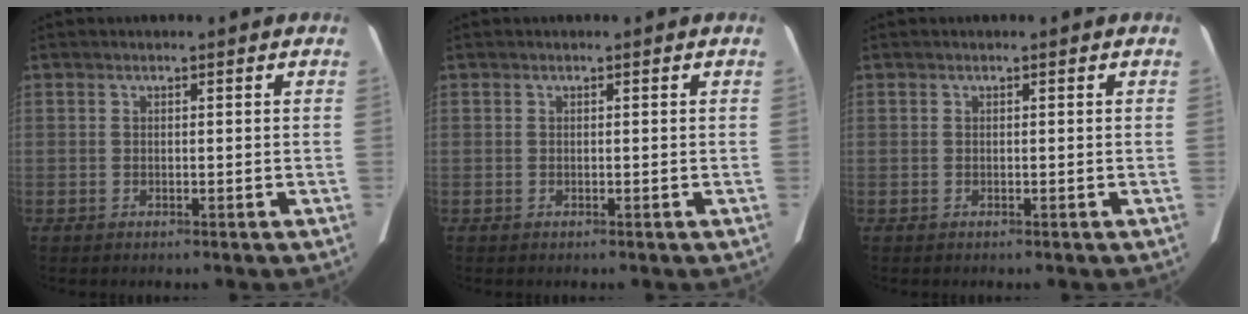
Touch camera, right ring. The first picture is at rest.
{"total": 0.0}
{"total": 0.0}